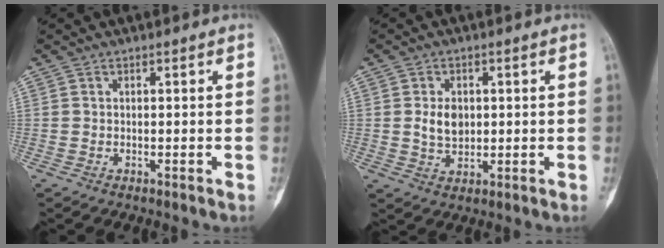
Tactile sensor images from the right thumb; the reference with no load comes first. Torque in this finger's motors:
{"motor_torque": [0.45, 0.31, 0.36, -0.18, 0.02]}